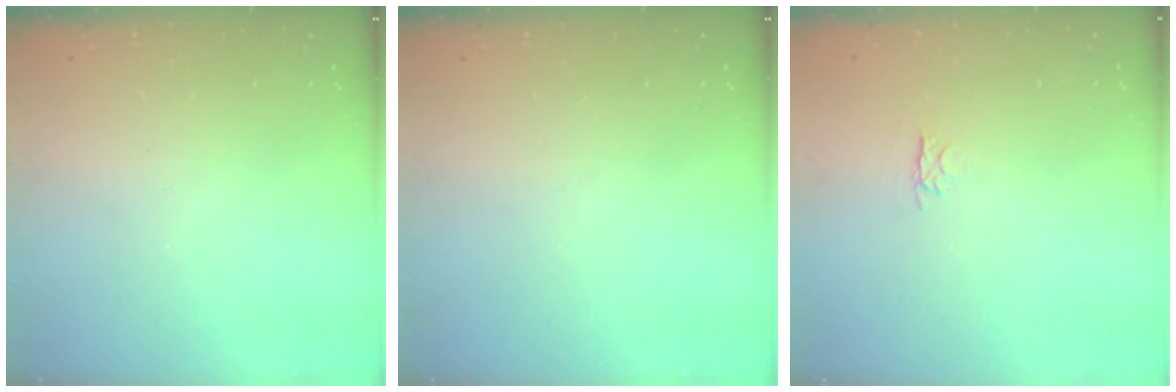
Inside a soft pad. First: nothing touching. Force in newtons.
{"total": 0.0}
{"total": 2.6, "press": 2.6, "slide": 0.3}